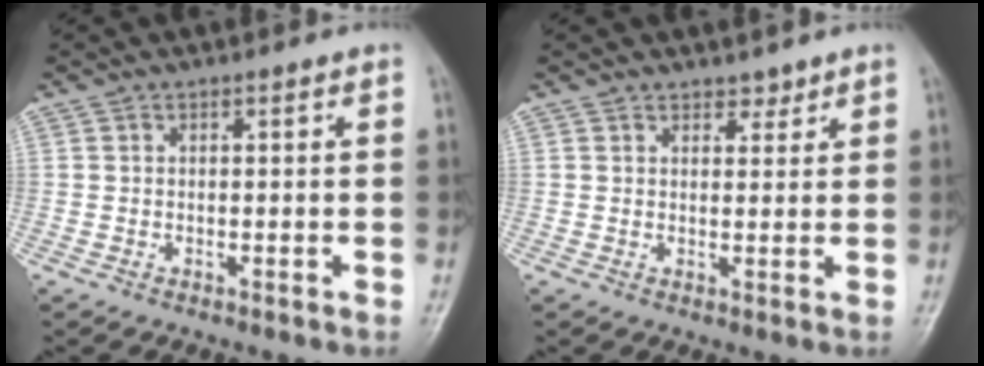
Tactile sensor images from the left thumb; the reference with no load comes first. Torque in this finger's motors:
{"motor_torque": [-0.27, 0.09, -0.27, -0.16, -0.03]}